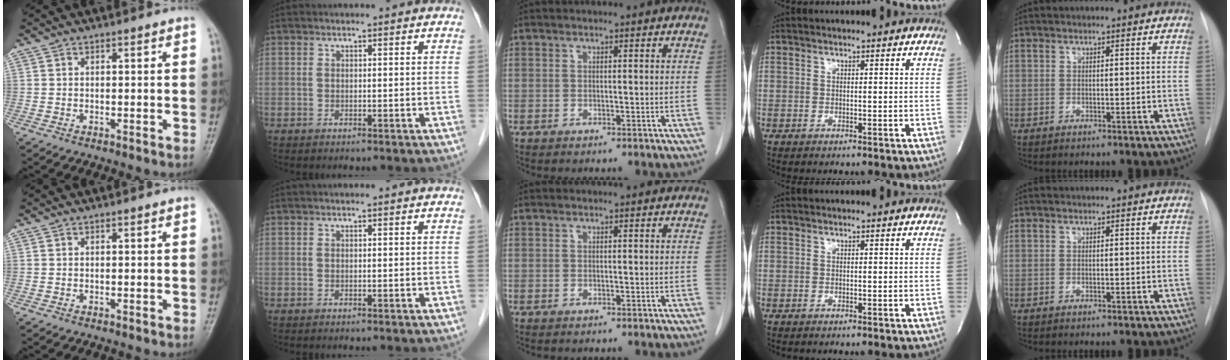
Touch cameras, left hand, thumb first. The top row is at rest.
{}